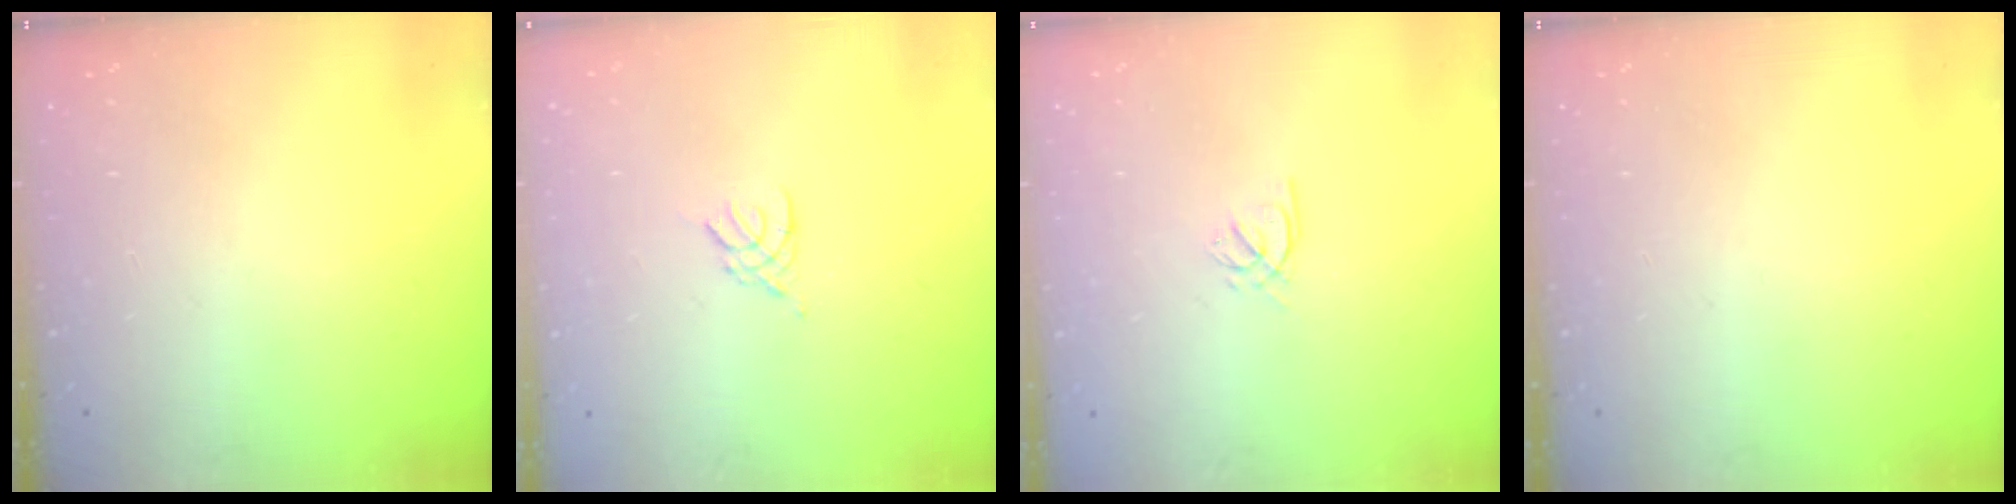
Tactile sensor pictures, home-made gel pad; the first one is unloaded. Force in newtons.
{"total": 2.4, "press": 2.3, "slide": 0.5}
{"total": 2.1, "press": 2.0, "slide": 0.5}
{"total": 0.0}